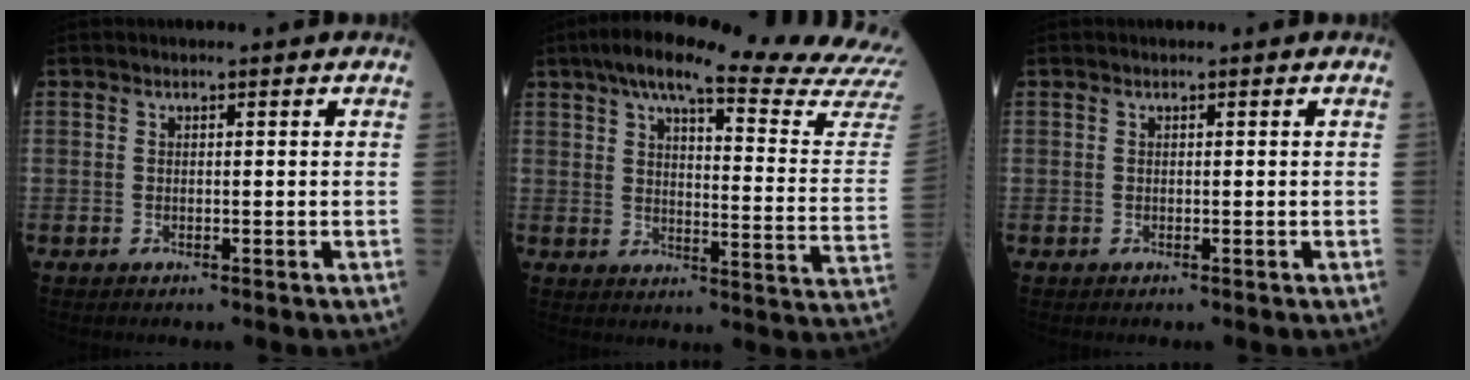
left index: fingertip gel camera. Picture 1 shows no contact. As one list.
[{"total": 26.1, "force": [23.3, -0.1, 11.9], "torque": [-0.172, -0.079, 0.279]}, {"total": 0.0}]